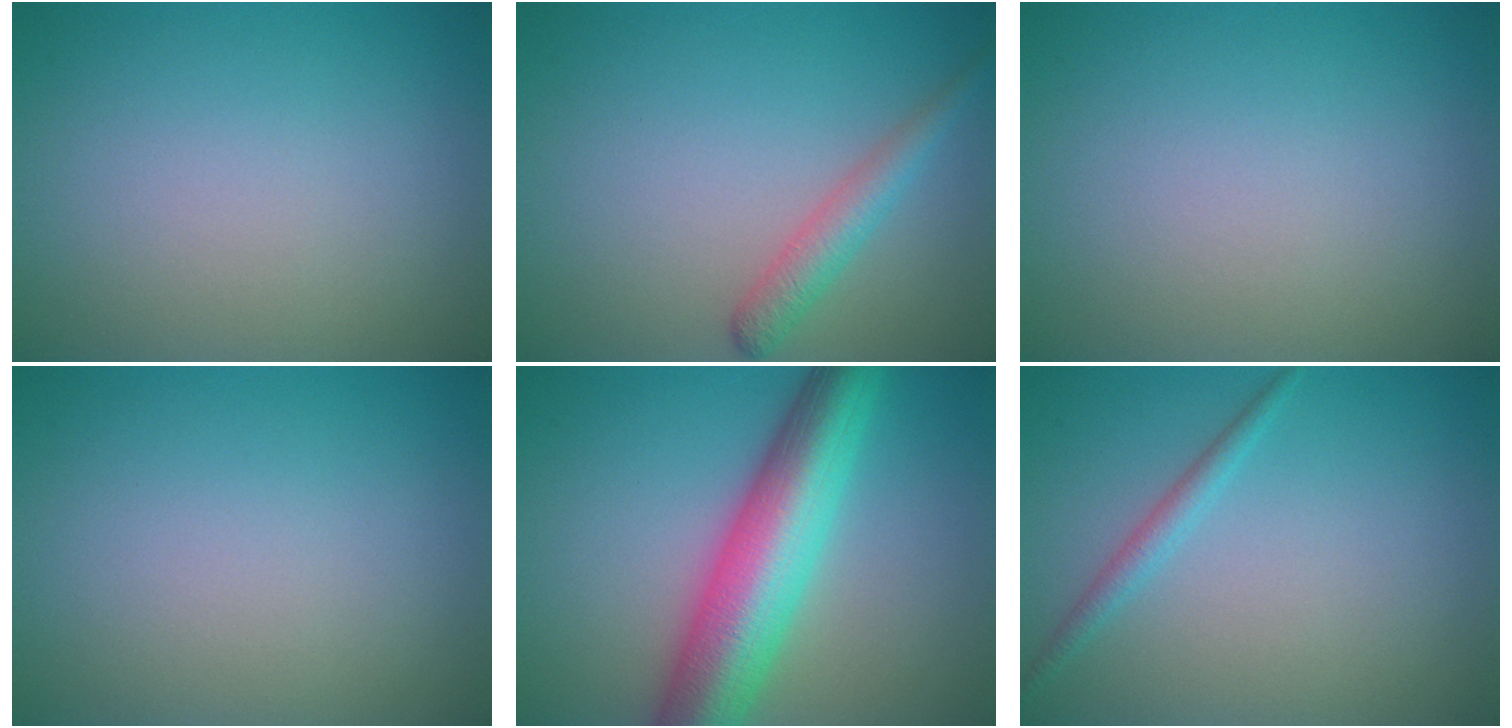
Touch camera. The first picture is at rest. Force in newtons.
{"total": 2.5, "press": 2.5, "slide": 0.1}
{"total": 0.0}
{"total": 0.0}
{"total": 9.8, "press": 9.8, "slide": 0.2}
{"total": 1.5, "press": 1.5, "slide": 0.1}